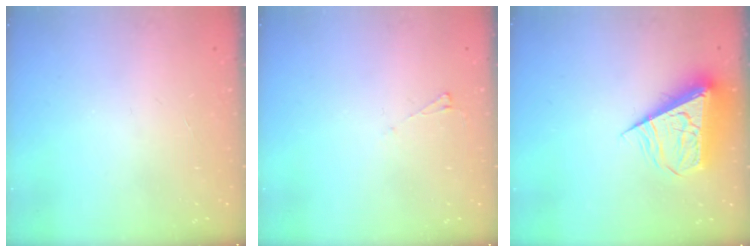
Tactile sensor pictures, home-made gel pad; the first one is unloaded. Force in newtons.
{"total": 3.3, "press": 3.3, "slide": 0.5}
{"total": 9.3, "press": 9.3, "slide": 1.2}